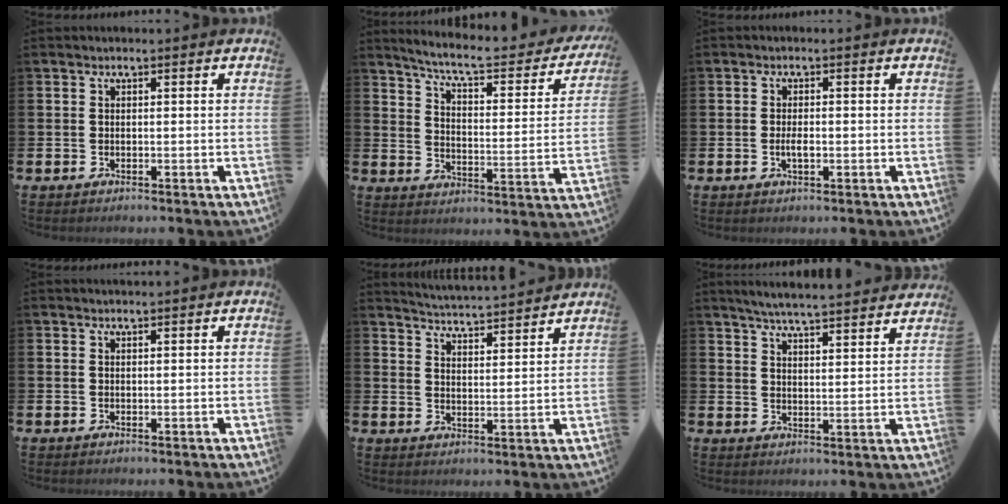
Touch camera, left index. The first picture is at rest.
{"total": 6.8, "force": [6.0, 1.2, 2.9], "torque": [-0.079, -0.044, 0.095]}
{"total": 1.9, "force": [-0.3, 0.8, 1.7], "torque": [-0.026, -0.001, -0.008]}
{"total": 0.7, "force": [0.7, -0.1, 0.1], "torque": [0.001, -0.001, 0.013]}
{"total": 4.6, "force": [4.5, -0.4, 0.1], "torque": [-0.020, -0.039, 0.078]}
{"total": 5.8, "force": [5.7, -0.2, 1.1], "torque": [-0.034, -0.039, 0.099]}